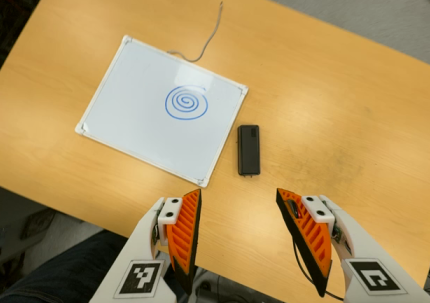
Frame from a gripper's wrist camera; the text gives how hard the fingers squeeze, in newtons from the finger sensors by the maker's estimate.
{"total": 0.0}